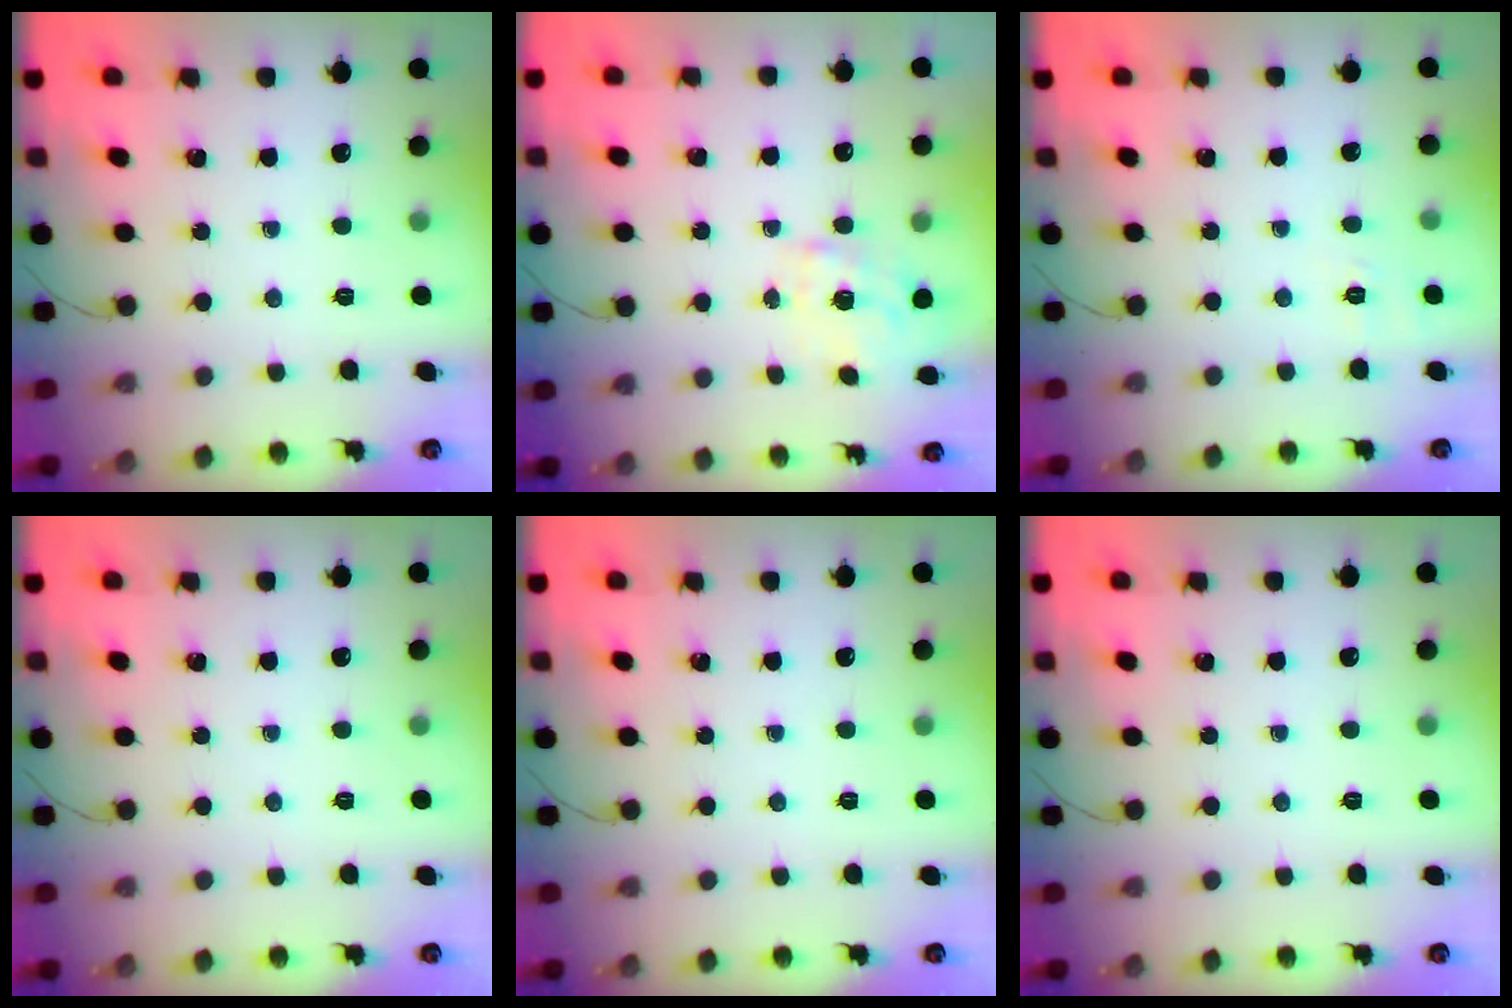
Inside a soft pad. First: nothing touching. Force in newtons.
{"total": 1.1, "press": 1.0, "slide": 0.5}
{"total": 1.9, "press": 0.5, "slide": 1.8}
{"total": 0.0}
{"total": 0.0}
{"total": 0.0}